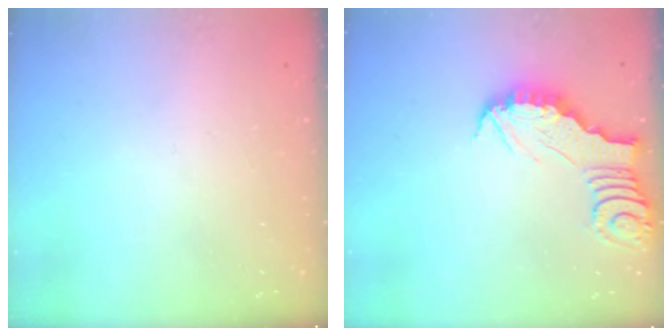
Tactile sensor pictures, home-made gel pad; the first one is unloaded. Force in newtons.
{"total": 3.0, "press": 3.0, "slide": 0.3}